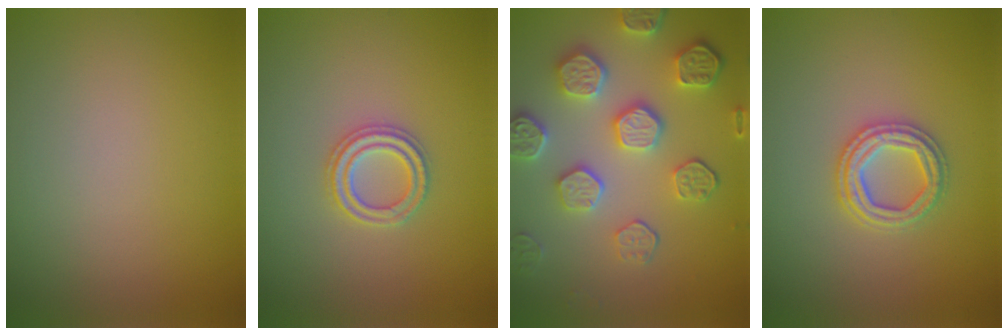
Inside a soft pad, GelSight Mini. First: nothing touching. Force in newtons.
{"total": 2.3, "press": 2.2, "slide": 0.4}
{"total": 6.4, "press": 5.4, "slide": 3.4}
{"total": 2.9, "press": 2.9, "slide": 0.6}